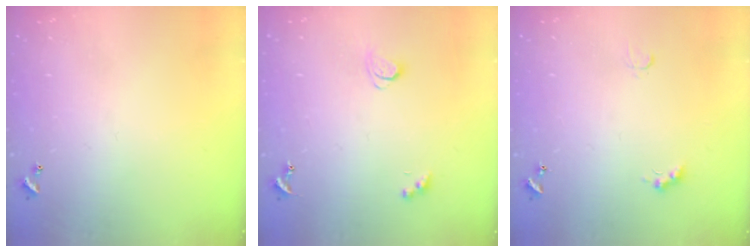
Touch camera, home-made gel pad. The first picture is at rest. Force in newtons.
{"total": 1.7, "press": 1.7, "slide": 0.3}
{"total": 2.4, "press": 2.3, "slide": 0.5}